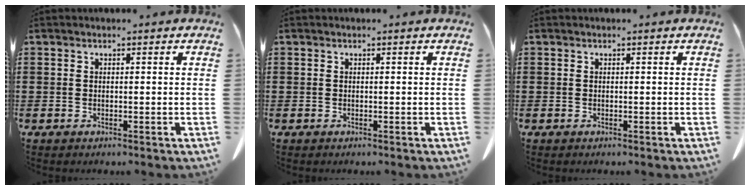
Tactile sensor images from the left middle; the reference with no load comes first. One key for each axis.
{"total": 0.0}
{"total": 0.0}